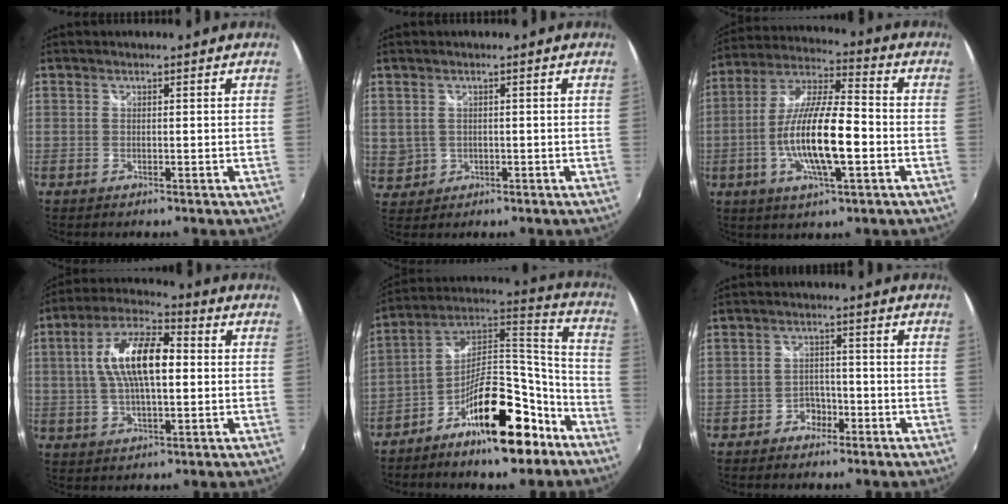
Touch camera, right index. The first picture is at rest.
{"total": 6.2, "force": [0.5, 5.8, 2.1], "torque": [-0.060, 0.005, 0.028]}
{"total": 15.8, "force": [-3.8, 3.9, 14.8], "torque": [-0.289, -0.004, -0.072]}
{"total": 13.3, "force": [1.2, 5.2, 12.2], "torque": [-0.230, 0.019, 0.017]}
{"total": 18.7, "force": [-11.2, 7.0, 13.3], "torque": [-0.199, 0.048, -0.175]}
{"total": 3.8, "force": [-2.5, 2.8, 0.7], "torque": [-0.016, 0.013, -0.037]}